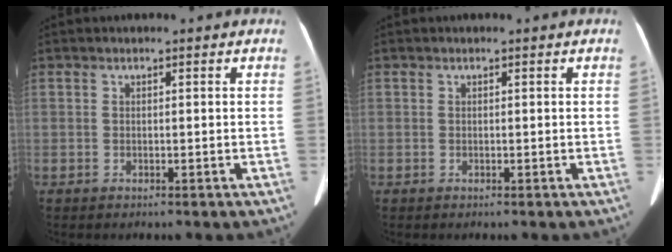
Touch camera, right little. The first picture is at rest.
{"total": 0.0}